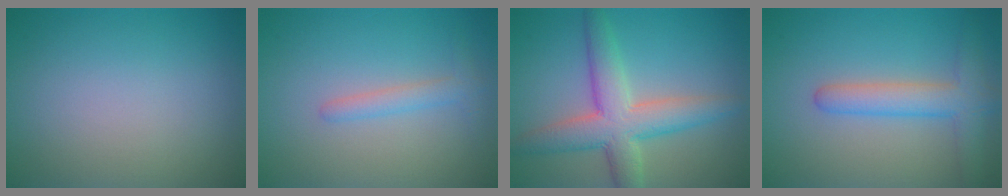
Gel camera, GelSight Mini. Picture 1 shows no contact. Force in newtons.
{"total": 1.7, "press": 1.7, "slide": 0.1}
{"total": 6.3, "press": 6.3, "slide": 0.1}
{"total": 4.2, "press": 4.2, "slide": 0.3}